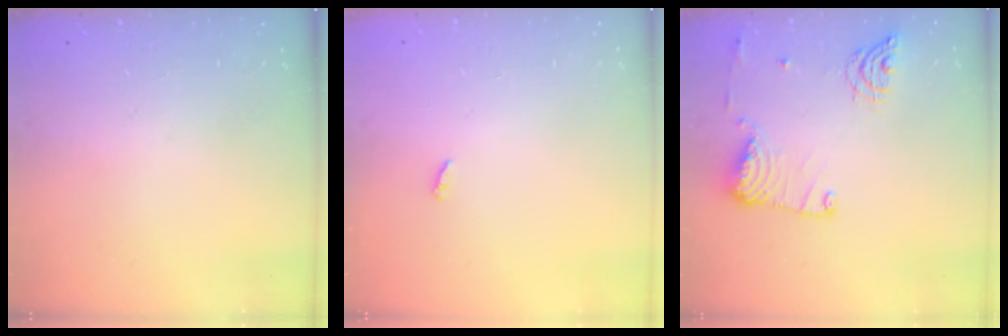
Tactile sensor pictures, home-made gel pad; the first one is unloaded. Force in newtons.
{"total": 2.3, "press": 2.3, "slide": 0.2}
{"total": 13.4, "press": 13.4, "slide": 0.6}